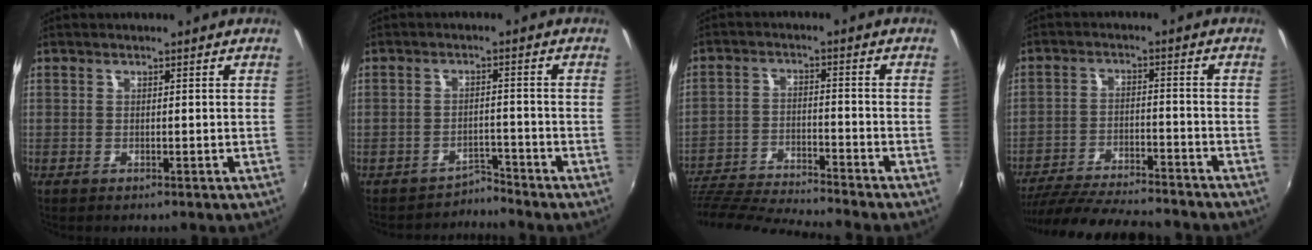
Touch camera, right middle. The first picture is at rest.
{"total": 3.4, "force": [-3.1, -0.3, -1.3], "torque": [0.016, 0.008, -0.052]}
{"total": 17.0, "force": [-15.6, 0.0, 6.8], "torque": [-0.150, -0.036, -0.273]}
{"total": 19.3, "force": [-17.1, 3.3, 8.3], "torque": [-0.165, -0.028, -0.262]}